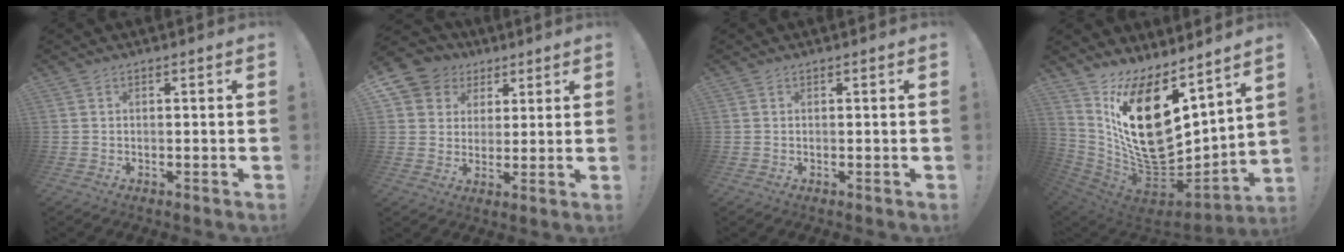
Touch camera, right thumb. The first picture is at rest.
{"total": 8.5, "force": [3.6, 7.5, 2.0], "torque": [-0.032, -0.022, 0.075]}
{"total": 0.0}
{"total": 24.9, "force": [5.7, 13.9, 19.8], "torque": [-0.364, -0.045, 0.123]}